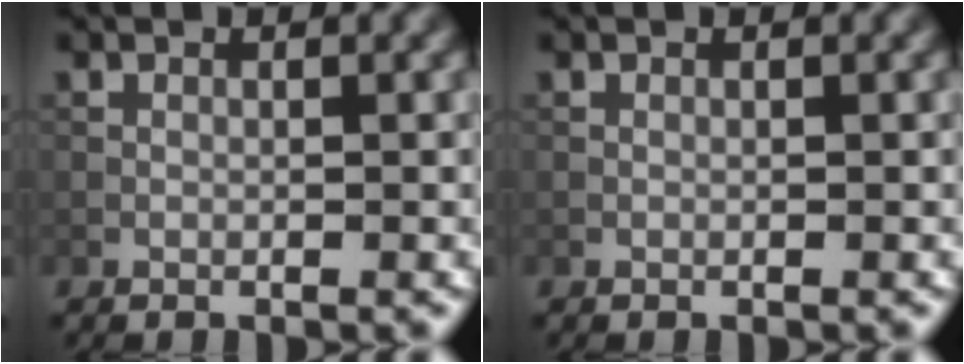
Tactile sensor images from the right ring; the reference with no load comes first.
{"total": 0.0}